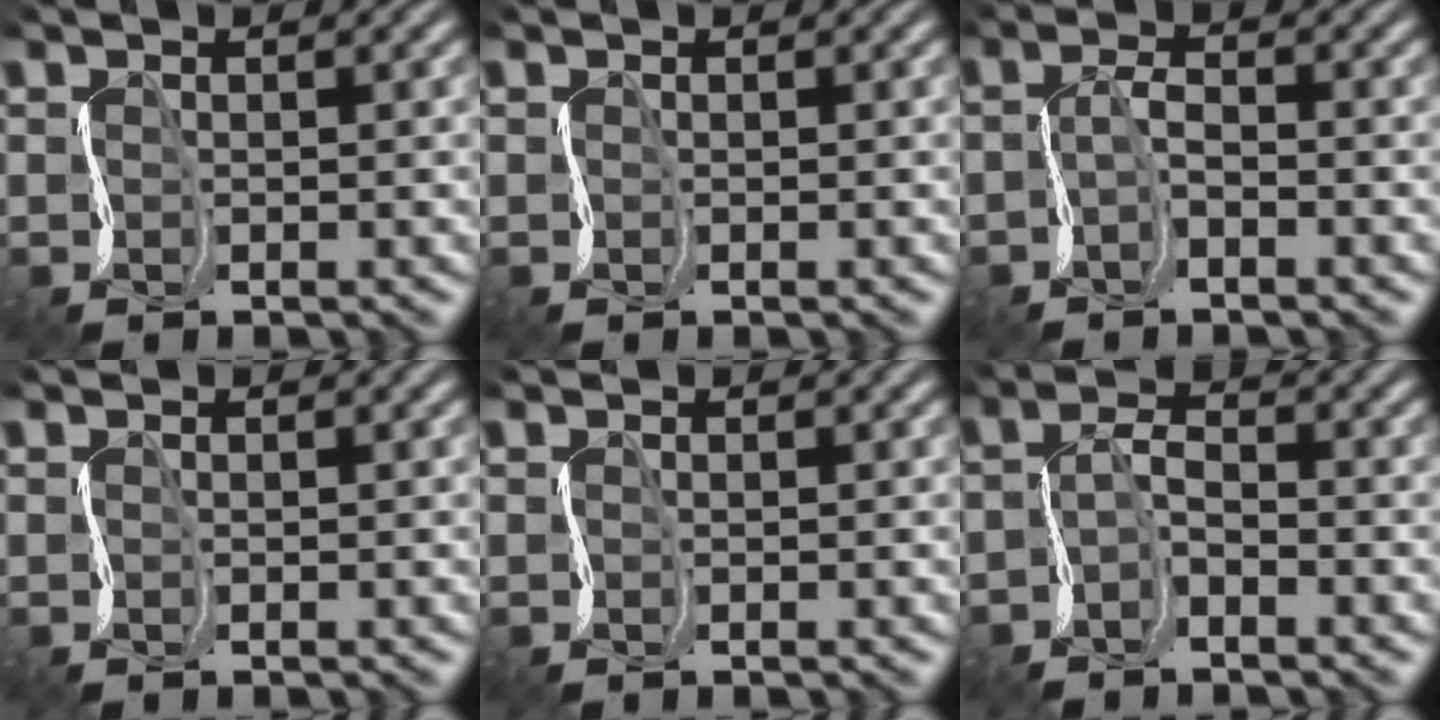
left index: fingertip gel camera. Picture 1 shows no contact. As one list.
[{"total": 0.0}, {"total": 1.2, "force": [-0.9, 0.2, 0.7], "torque": [-0.017, 0.007, -0.022]}, {"total": 0.0}, {"total": 0.0}, {"total": 1.6, "force": [-1.3, 0.4, 0.8], "torque": [-0.017, 0.008, -0.032]}]